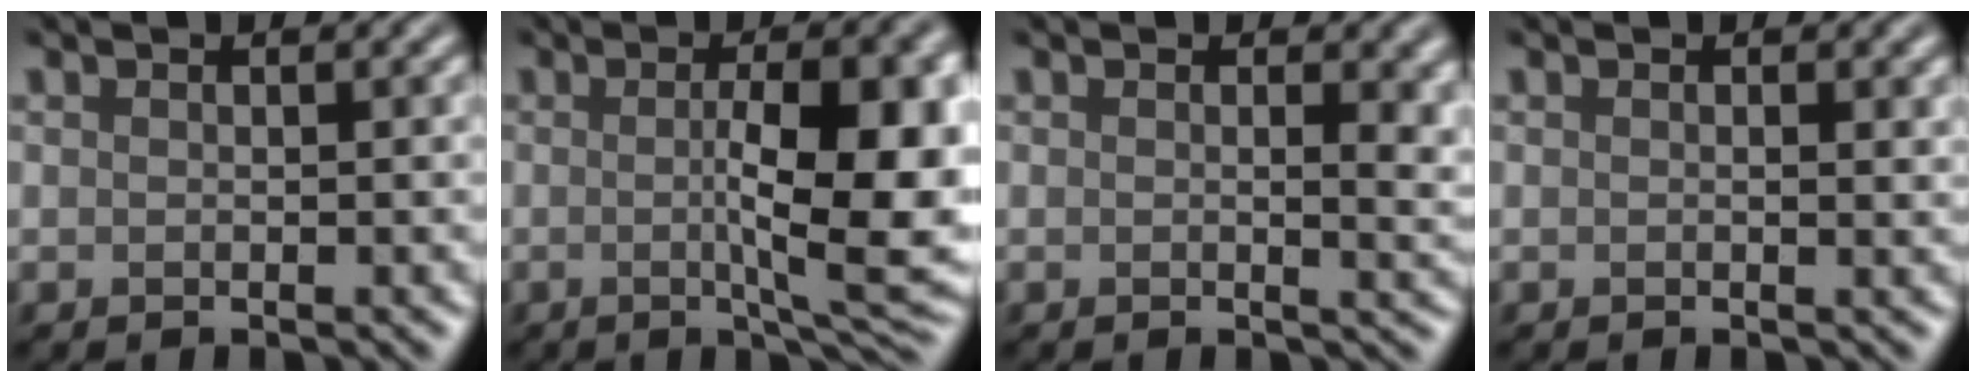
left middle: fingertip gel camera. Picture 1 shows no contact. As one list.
[{"total": 10.3, "force": [-0.1, 2.6, 10.0], "torque": [-0.133, -0.007, 0.002]}, {"total": 3.4, "force": [0.5, 1.2, 3.1], "torque": [-0.030, -0.003, 0.008]}, {"total": 0.6, "force": [0.1, 0.1, 0.6], "torque": [-0.008, -0.002, -0.001]}]